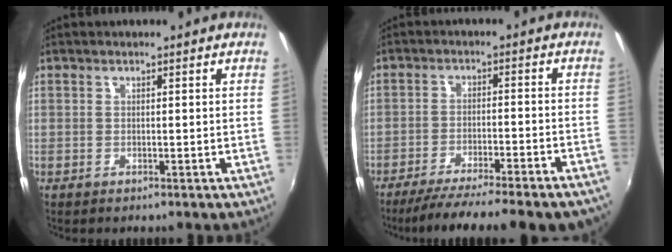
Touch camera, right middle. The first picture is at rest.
{"total": 17.9, "force": [-15.6, 1.0, 8.8], "torque": [-0.150, -0.031, -0.221]}